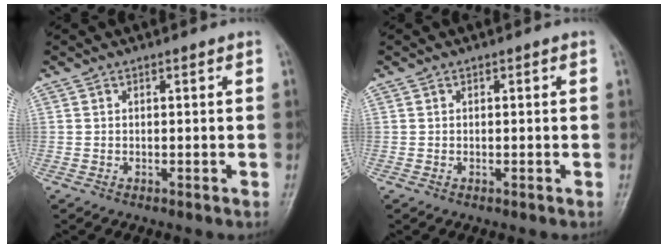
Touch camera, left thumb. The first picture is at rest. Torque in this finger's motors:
{"motor_torque": [-0.17, -0.17, -0.34, -0.34, 0.00]}